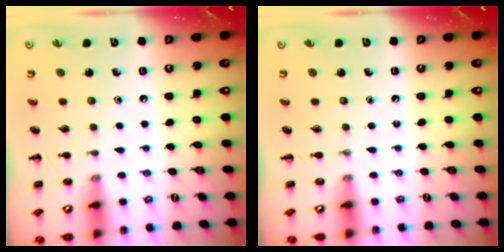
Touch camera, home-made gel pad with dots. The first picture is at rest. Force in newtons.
{"total": 0.0}